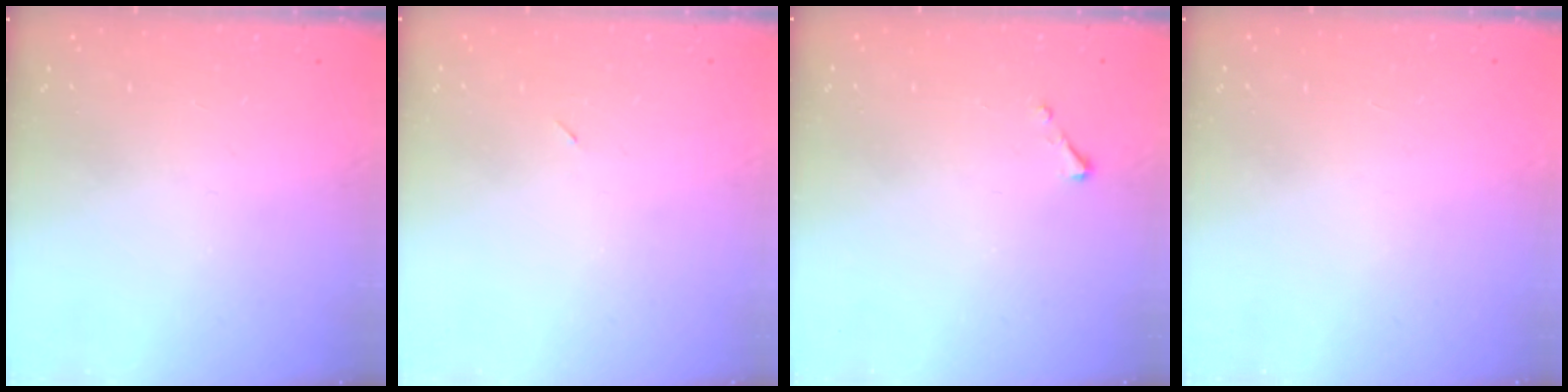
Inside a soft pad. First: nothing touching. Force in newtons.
{"total": 2.3, "press": 1.9, "slide": 1.2}
{"total": 2.5, "press": 2.5, "slide": 0.3}
{"total": 1.5, "press": 1.5, "slide": 0.1}